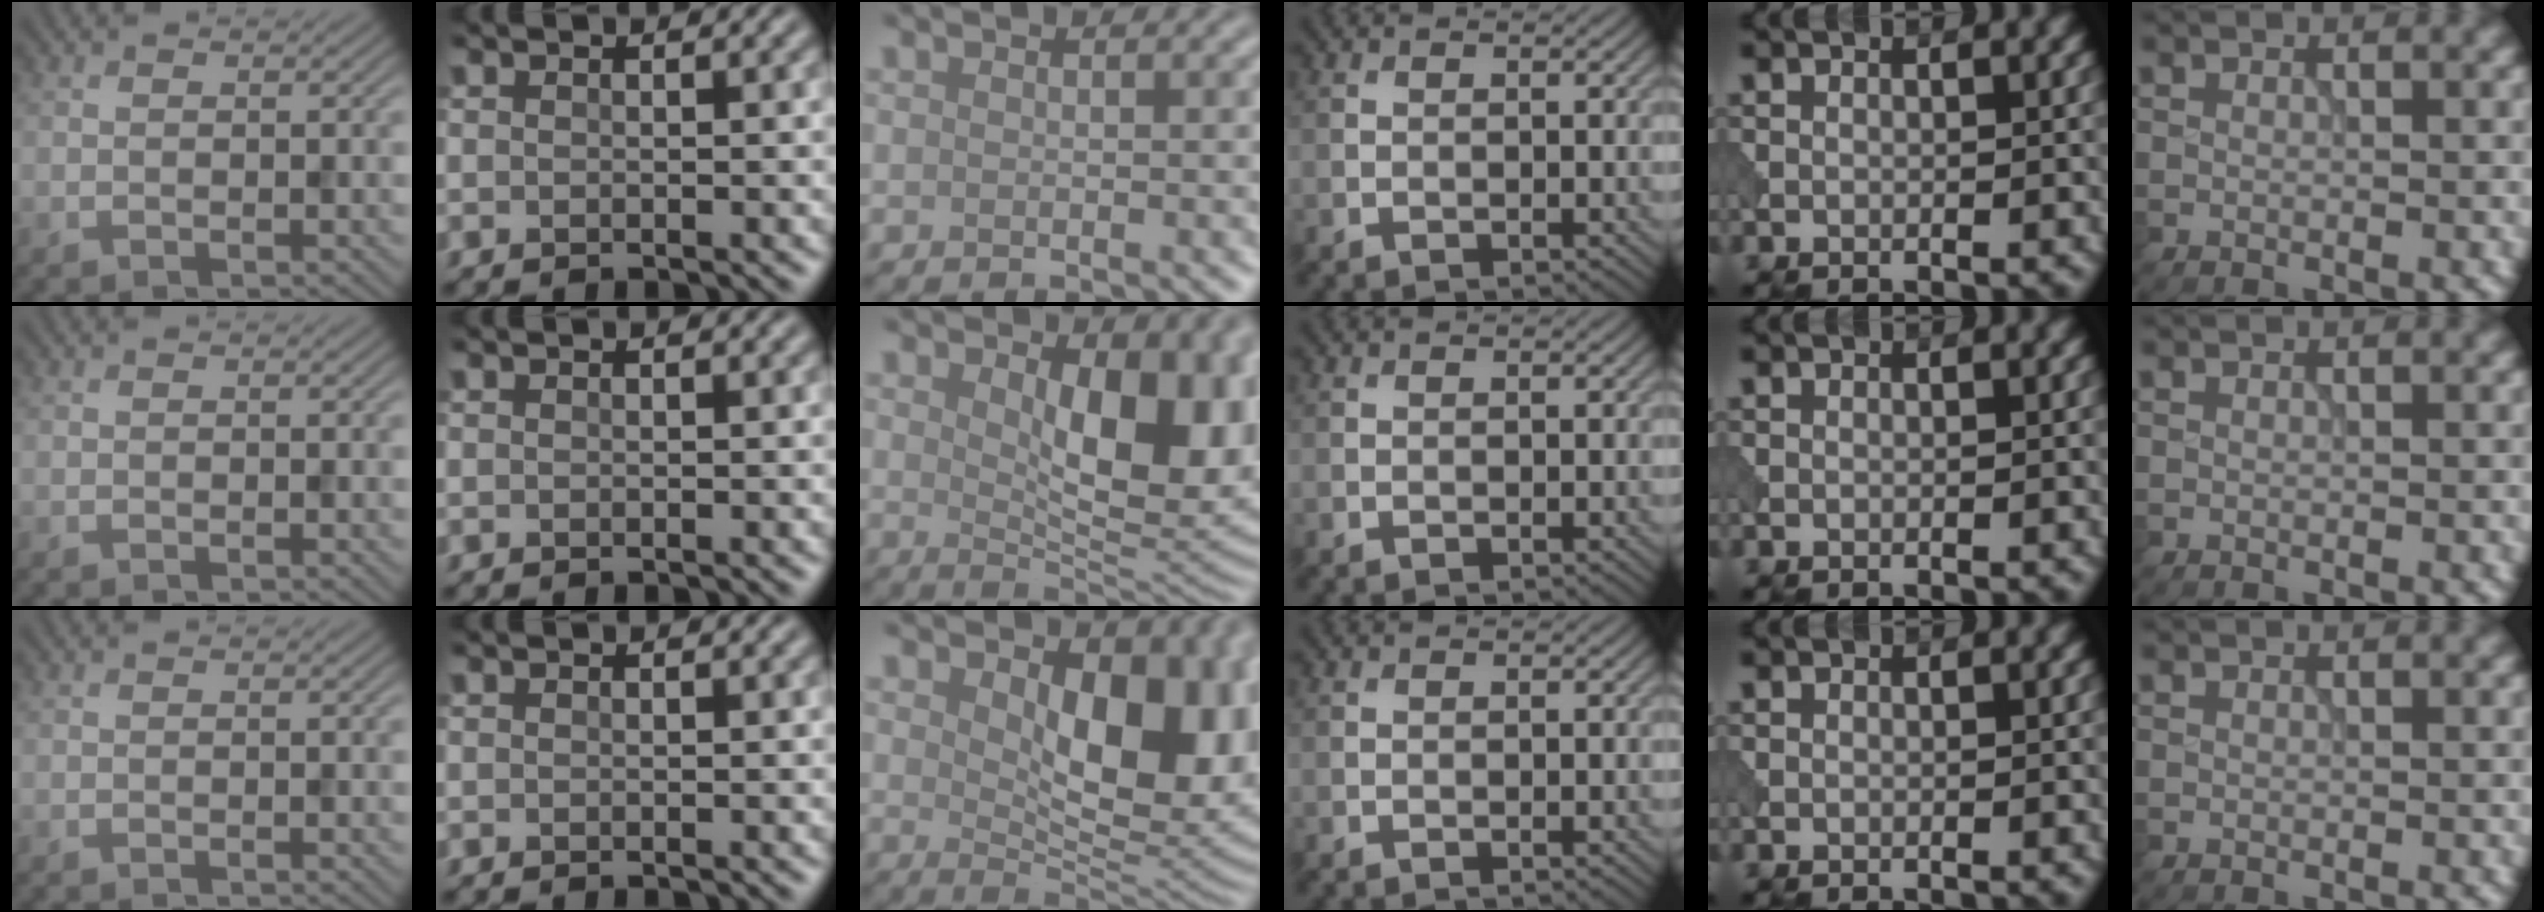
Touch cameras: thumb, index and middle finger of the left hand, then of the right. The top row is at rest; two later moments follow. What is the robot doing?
{"motion": "pour", "object": "beaker"}